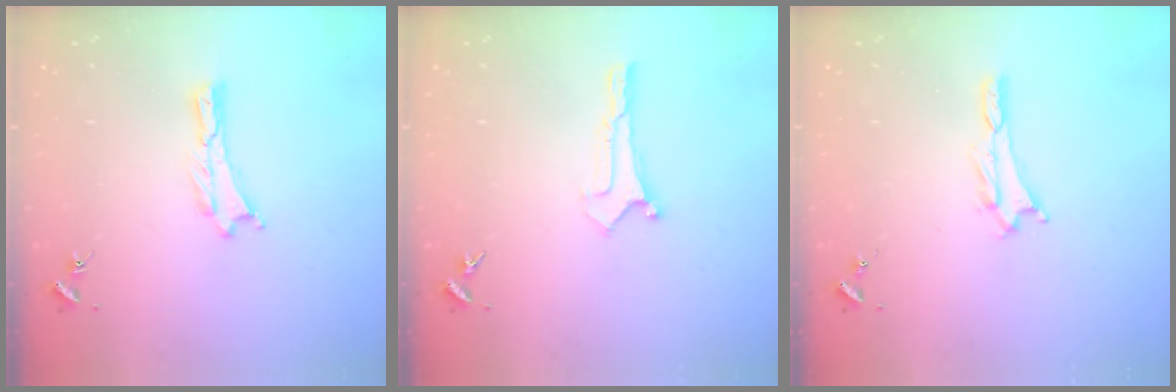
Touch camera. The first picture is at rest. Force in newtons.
{"total": 0.0}
{"total": 0.7, "press": 0.7, "slide": 0.2}